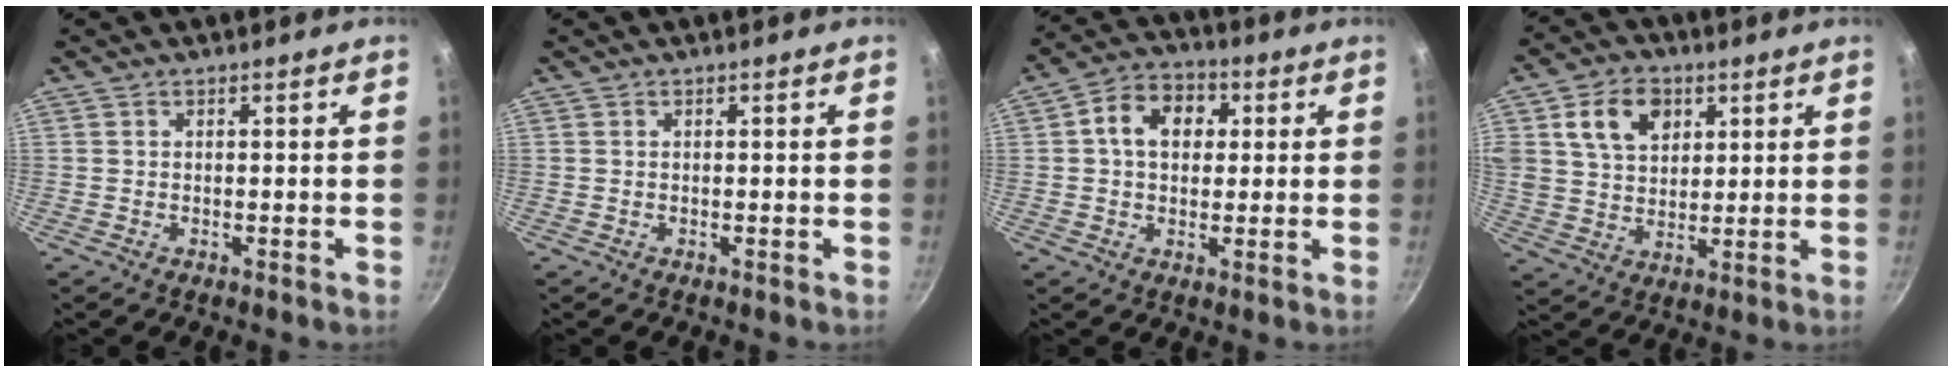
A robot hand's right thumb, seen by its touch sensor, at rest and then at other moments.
{"total": 0.0}
{"total": 9.4, "force": [1.8, 7.2, 5.9], "torque": [-0.067, 0.014, 0.013]}
{"total": 11.4, "force": [4.4, 8.3, 6.5], "torque": [-0.092, -0.006, 0.074]}